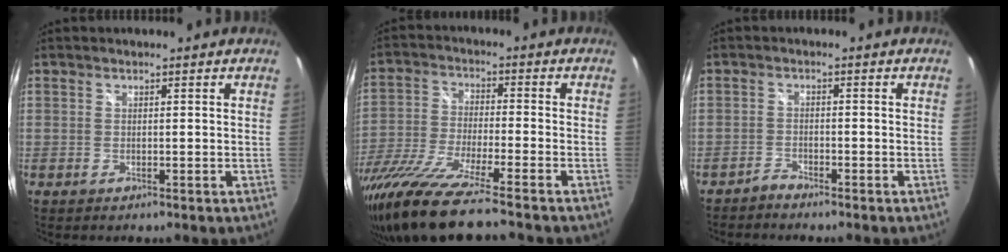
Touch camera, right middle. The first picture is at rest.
{"total": 18.6, "force": [-15.2, 0.0, 10.7], "torque": [-0.219, -0.060, -0.279]}
{"total": 1.8, "force": [-1.8, 0.1, 0.1], "torque": [-0.008, -0.002, -0.036]}